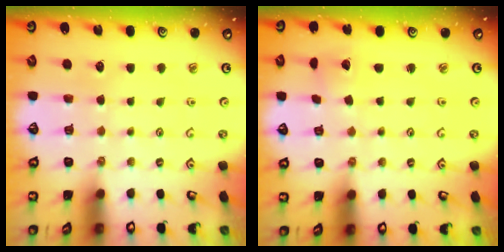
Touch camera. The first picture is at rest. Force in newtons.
{"total": 2.3, "press": 2.3, "slide": 0.1}